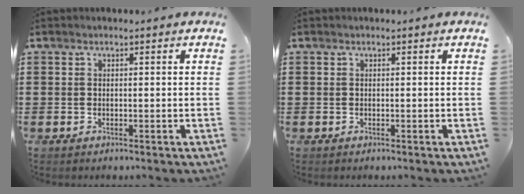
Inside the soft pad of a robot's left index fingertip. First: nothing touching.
{"total": 0.0}